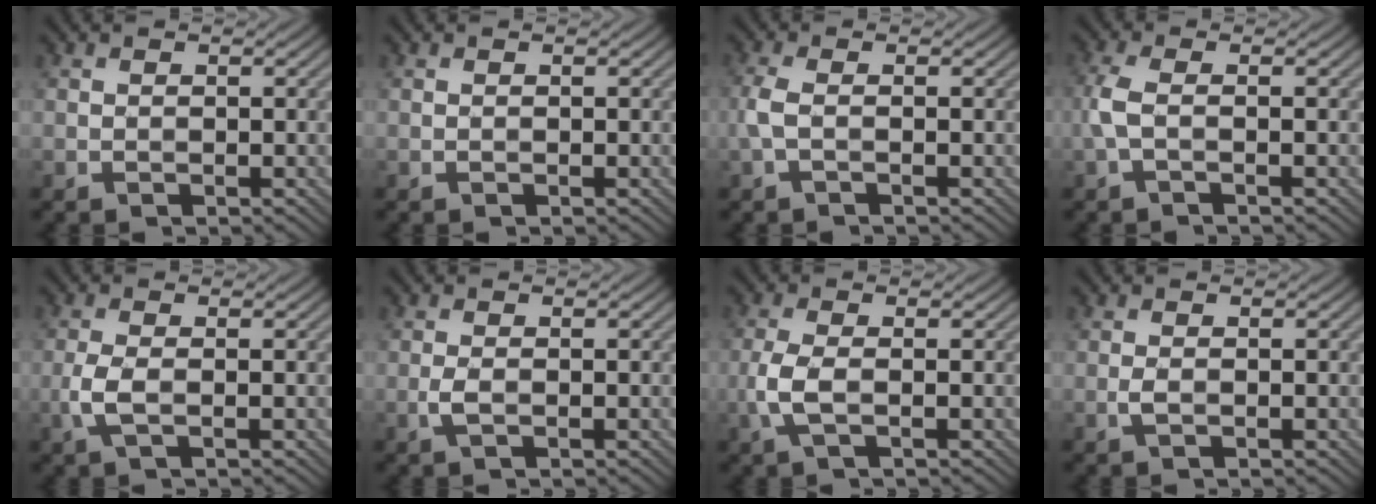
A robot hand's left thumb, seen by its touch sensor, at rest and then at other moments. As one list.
[{"total": 0.0}, {"total": 2.3, "force": [-0.5, 0.6, 2.2], "torque": [-0.057, 0.005, -0.017]}, {"total": 2.8, "force": [-0.6, 0.8, 2.7], "torque": [-0.070, 0.005, -0.020]}, {"total": 3.2, "force": [-0.8, 1.1, 2.8], "torque": [-0.075, -0.002, -0.022]}, {"total": 1.6, "force": [-0.5, 0.6, 1.5], "torque": [-0.036, 0.001, -0.013]}, {"total": 3.8, "force": [-0.9, 1.4, 3.5], "torque": [-0.092, 0.000, -0.025]}, {"total": 1.1, "force": [-0.3, 0.4, 1.0], "torque": [-0.026, 0.000, -0.008]}]